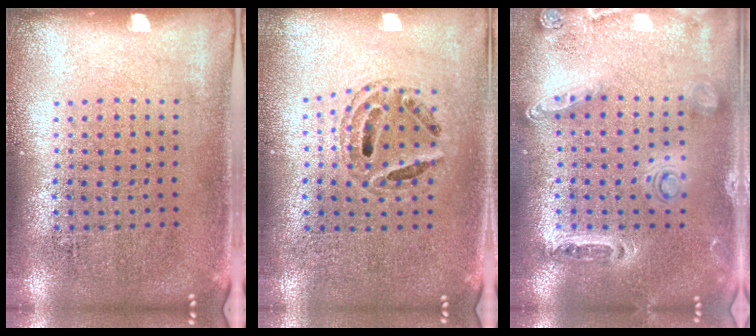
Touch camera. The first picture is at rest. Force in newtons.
{"total": 0.7, "press": 0.7, "slide": 0.2}
{"total": 1.4, "press": 1.4, "slide": 0.3}